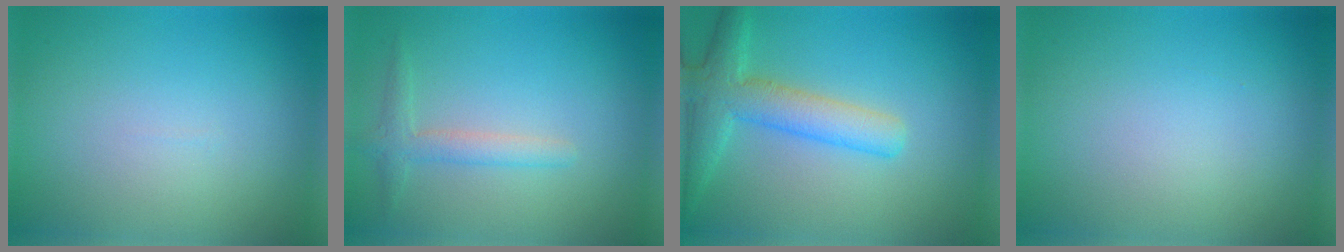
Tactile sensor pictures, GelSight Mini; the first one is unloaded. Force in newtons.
{"total": 1.9, "press": 1.9, "slide": 0.0}
{"total": 4.6, "press": 4.6, "slide": 0.2}
{"total": 0.0}